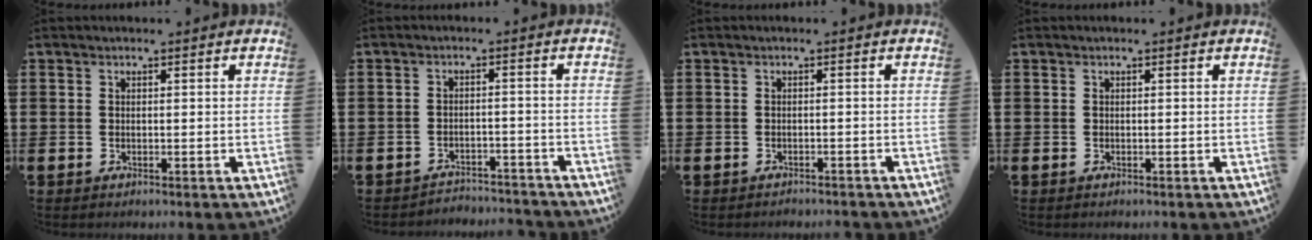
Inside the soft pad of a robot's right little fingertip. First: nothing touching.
{"total": 2.5, "force": [-2.5, 0.2, -0.2], "torque": [-0.005, 0.004, -0.055]}
{"total": 0.8, "force": [-0.8, 0.0, -0.1], "torque": [-0.001, 0.000, -0.016]}
{"total": 0.0}